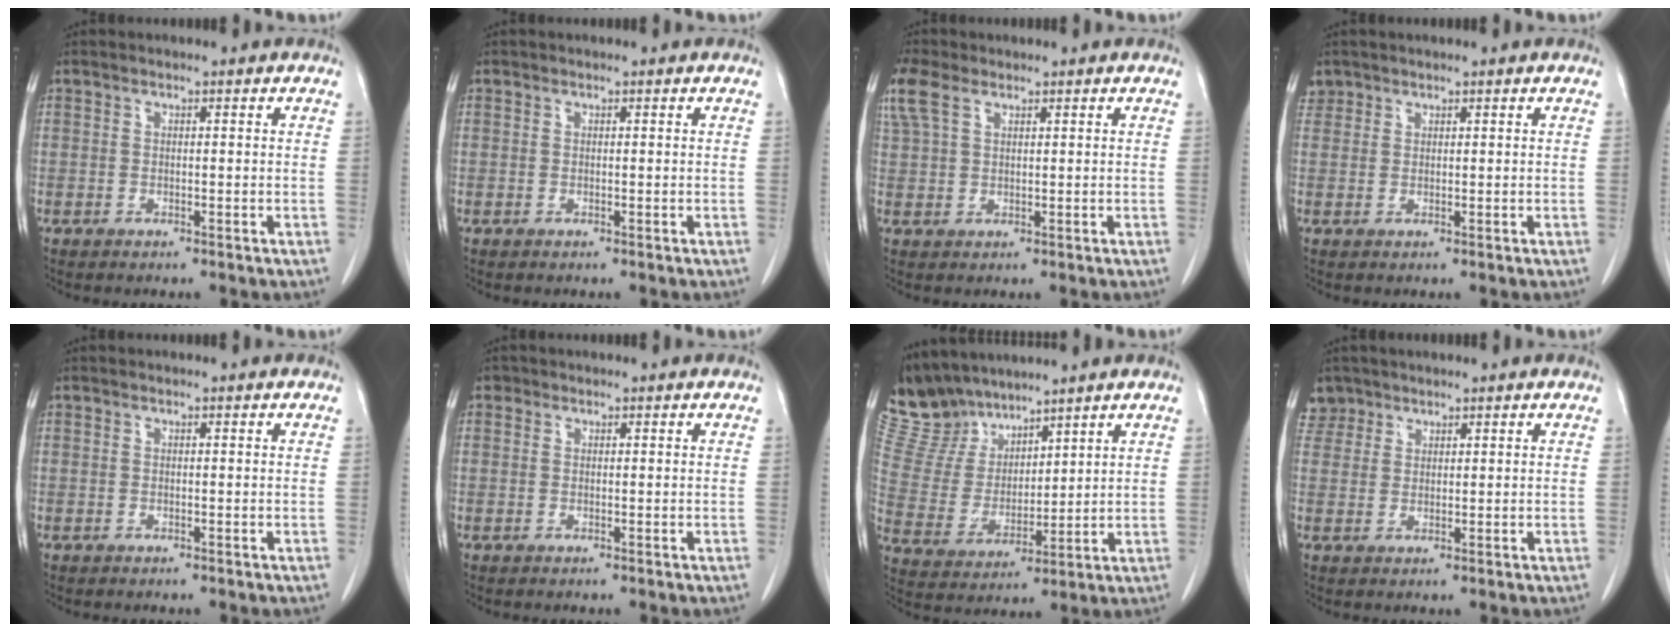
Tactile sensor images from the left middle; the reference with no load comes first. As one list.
[{"total": 0.0}, {"total": 5.0, "force": [3.0, 2.6, 3.0], "torque": [-0.086, 0.025, 0.068]}, {"total": 2.0, "force": [1.4, 1.4, -0.1], "torque": [0.010, 0.011, 0.025]}, {"total": 0.0}, {"total": 0.6, "force": [0.3, 0.5, 0.0], "torque": [0.003, 0.003, 0.003]}, {"total": 10.4, "force": [9.6, 3.6, 1.3], "torque": [-0.049, 0.014, 0.207]}, {"total": 3.2, "force": [2.4, 2.0, -0.5], "torque": [0.016, 0.006, 0.047]}]